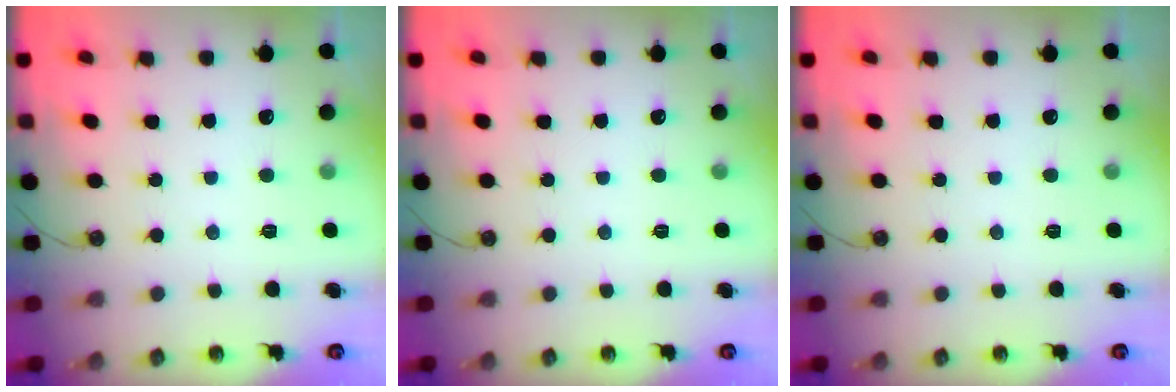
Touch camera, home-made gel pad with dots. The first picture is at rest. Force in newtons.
{"total": 0.0}
{"total": 0.0}